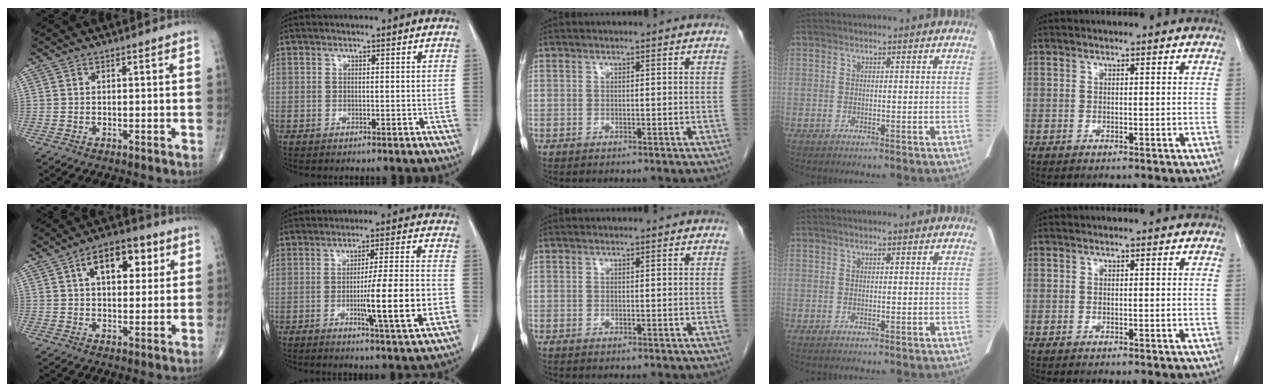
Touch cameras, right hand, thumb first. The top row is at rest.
{"thumb": {"total": 10.8, "force": [3.9, 5.9, 8.2], "torque": [-0.092, 0.006, 0.055]}, "index": {"total": 11.6, "force": [-3.0, -0.4, 11.2], "torque": [-0.174, -0.013, -0.052]}}